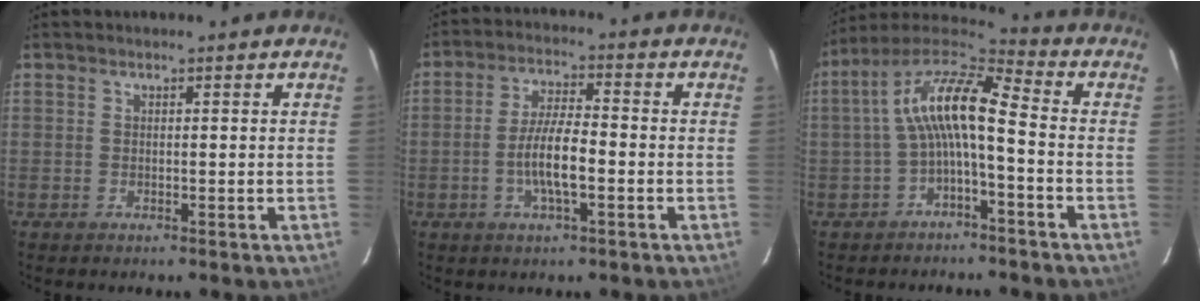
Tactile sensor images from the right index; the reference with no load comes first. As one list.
[{"total": 7.4, "force": [-2.3, 1.6, 6.9], "torque": [-0.136, 0.003, -0.043]}, {"total": 11.2, "force": [-1.6, 2.9, 10.7], "torque": [-0.217, 0.024, -0.036]}]